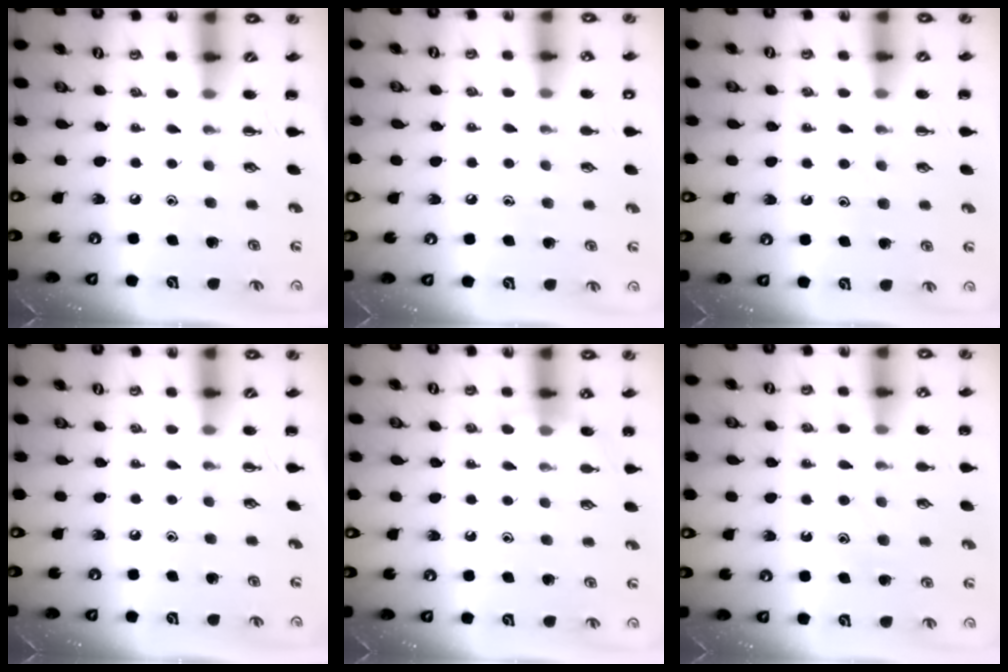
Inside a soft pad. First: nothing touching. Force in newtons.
{"total": 6.1, "press": 5.9, "slide": 1.6}
{"total": 7.2, "press": 7.2, "slide": 1.1}
{"total": 0.0}
{"total": 7.9, "press": 7.4, "slide": 2.6}
{"total": 12.3, "press": 12.2, "slide": 0.8}